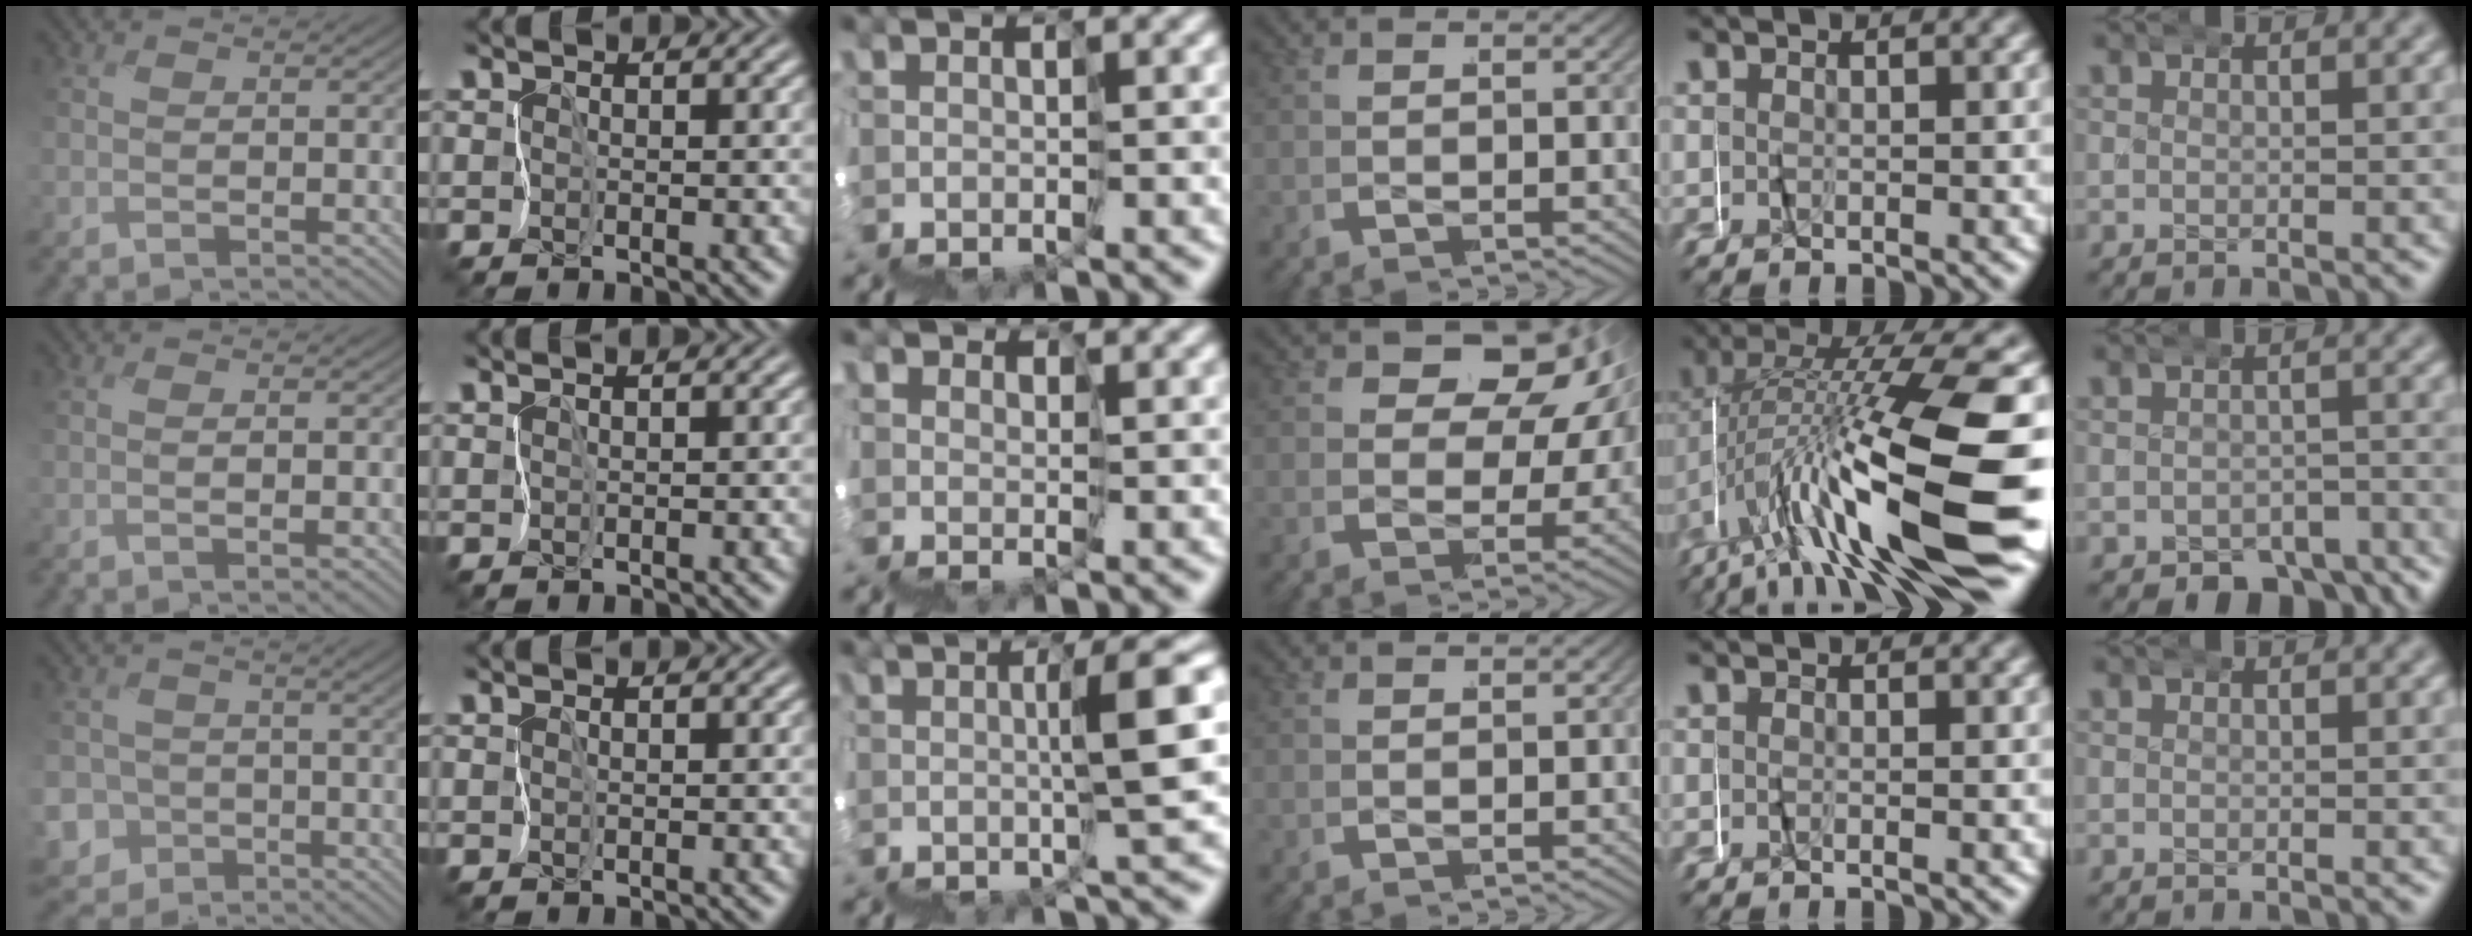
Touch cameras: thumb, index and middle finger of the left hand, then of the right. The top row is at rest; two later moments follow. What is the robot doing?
{"motion": "wrap", "object": "masking tape"}